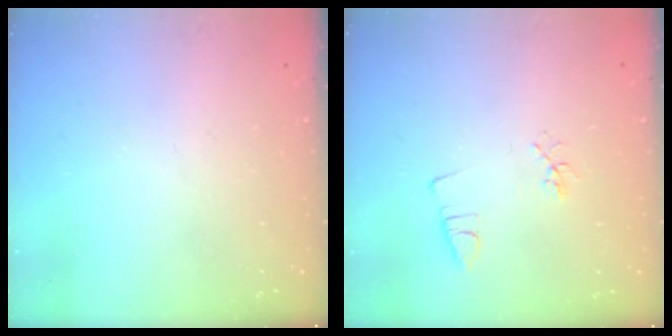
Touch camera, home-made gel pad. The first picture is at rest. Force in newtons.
{"total": 3.7, "press": 3.3, "slide": 1.7}